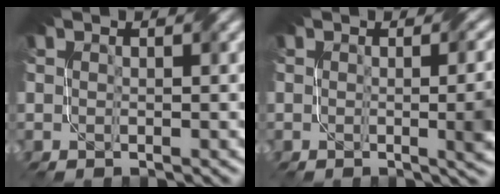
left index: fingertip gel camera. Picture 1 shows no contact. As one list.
[{"total": 5.1, "force": [-0.3, 1.8, 4.7], "torque": [-0.040, -0.002, -0.002]}]